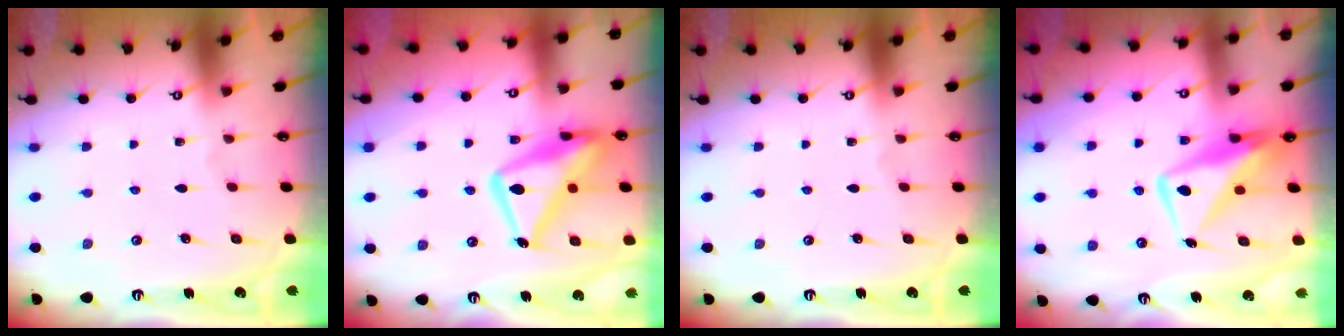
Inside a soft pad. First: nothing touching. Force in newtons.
{"total": 20.1, "press": 20.0, "slide": 1.6}
{"total": 0.0}
{"total": 11.5, "press": 11.5, "slide": 1.0}